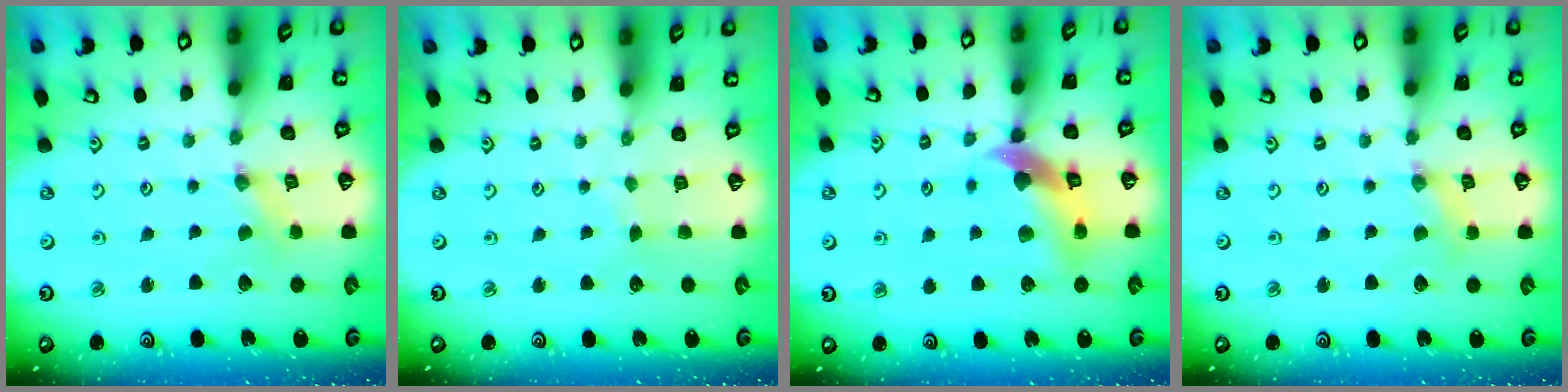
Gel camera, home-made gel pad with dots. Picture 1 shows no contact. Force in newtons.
{"total": 1.1, "press": 1.1, "slide": 0.2}
{"total": 10.9, "press": 10.8, "slide": 1.5}
{"total": 2.3, "press": 2.2, "slide": 0.3}